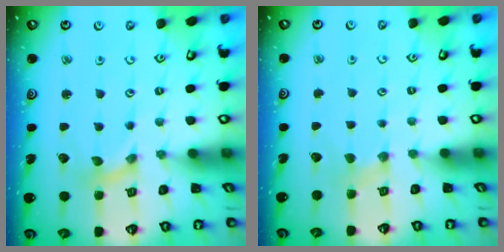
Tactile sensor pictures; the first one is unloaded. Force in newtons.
{"total": 2.2, "press": 2.2, "slide": 0.4}